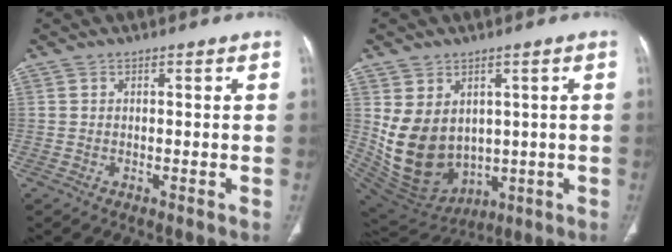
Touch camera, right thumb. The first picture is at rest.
{"total": 14.6, "force": [1.0, 11.3, 9.2], "torque": [-0.142, -0.015, 0.064]}